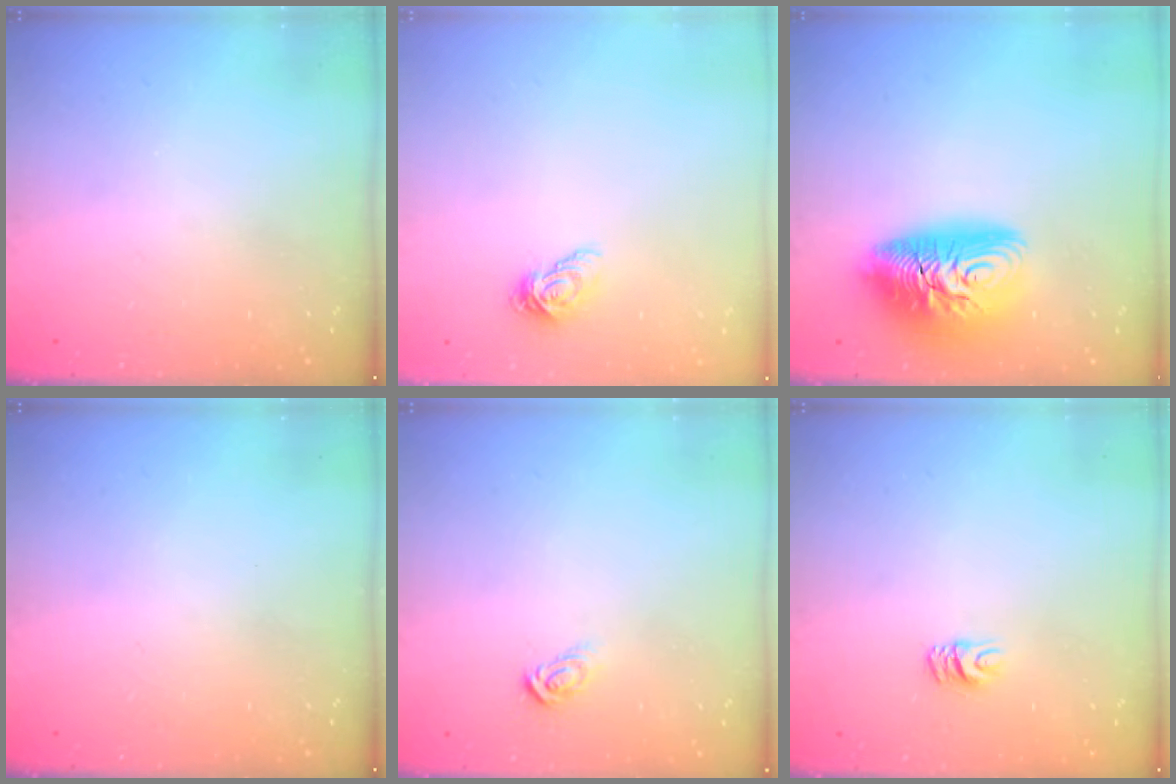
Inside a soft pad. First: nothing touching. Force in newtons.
{"total": 6.2, "press": 6.1, "slide": 0.4}
{"total": 14.8, "press": 14.7, "slide": 1.5}
{"total": 0.0}
{"total": 3.9, "press": 3.9, "slide": 0.2}
{"total": 5.5, "press": 5.5, "slide": 0.4}